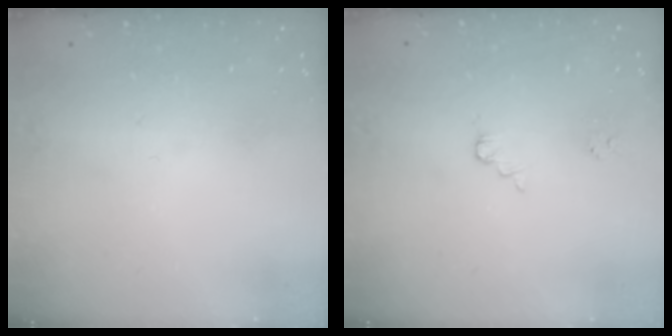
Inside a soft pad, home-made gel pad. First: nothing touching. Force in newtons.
{"total": 1.7, "press": 1.7, "slide": 0.3}